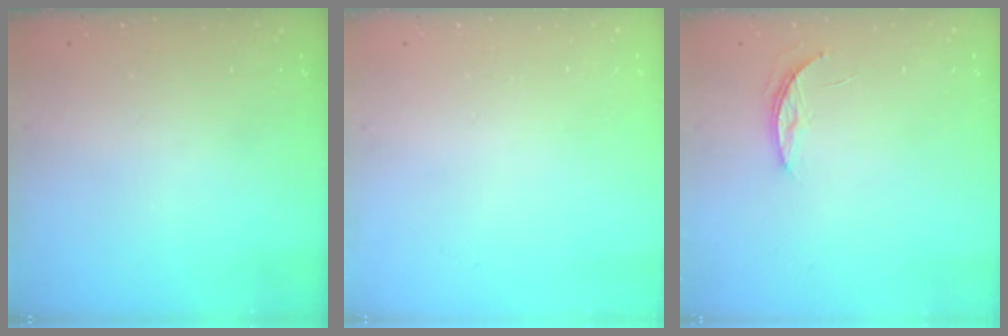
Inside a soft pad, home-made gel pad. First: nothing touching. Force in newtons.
{"total": 0.0}
{"total": 3.9, "press": 3.9, "slide": 0.4}